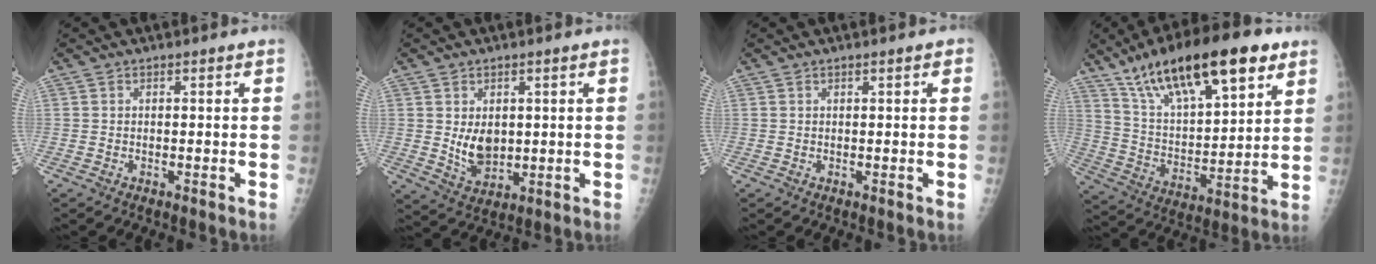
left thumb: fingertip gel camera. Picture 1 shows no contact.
{"total": 6.3, "force": [0.8, 4.4, 4.4], "torque": [-0.054, -0.016, 0.030]}
{"total": 1.1, "force": [0.5, 0.3, 0.9], "torque": [-0.012, 0.002, 0.005]}
{"total": 24.5, "force": [14.6, 8.8, 17.5], "torque": [-0.264, -0.034, 0.254]}